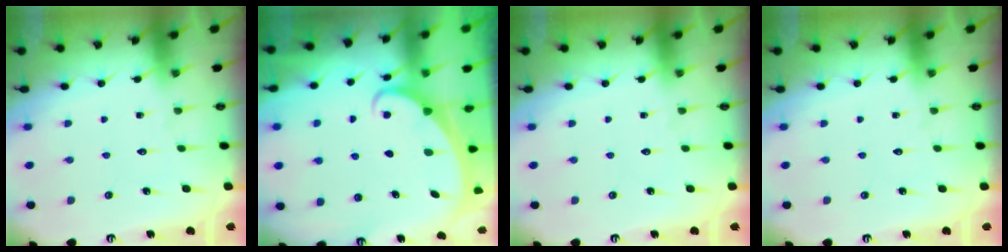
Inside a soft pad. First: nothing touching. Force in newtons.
{"total": 2.2, "press": 2.2, "slide": 0.3}
{"total": 0.0}
{"total": 0.0}